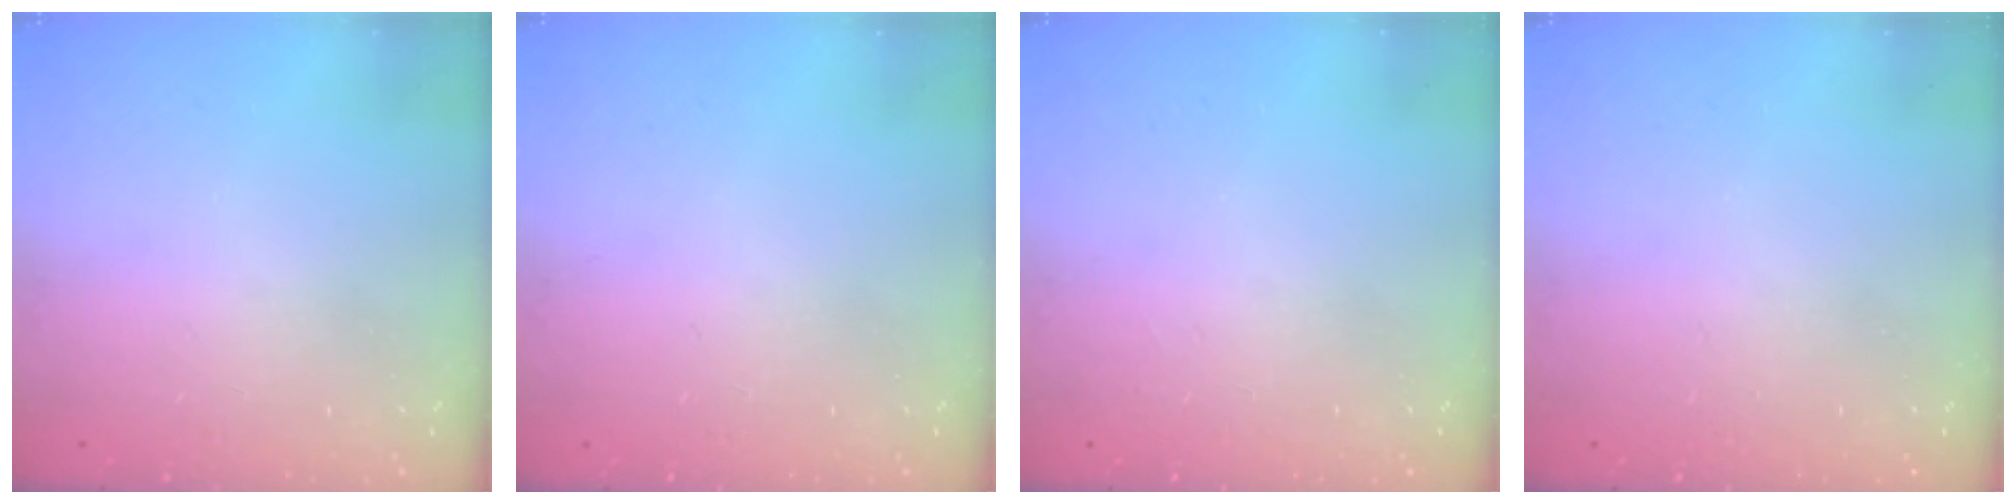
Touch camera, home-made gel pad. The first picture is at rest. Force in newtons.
{"total": 0.0}
{"total": 5.0, "press": 5.0, "slide": 0.5}
{"total": 0.0}